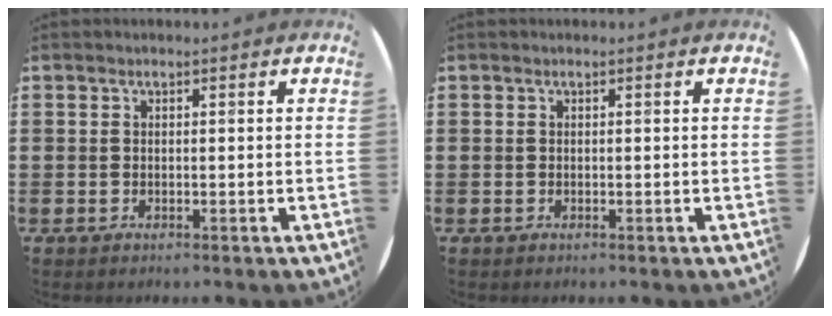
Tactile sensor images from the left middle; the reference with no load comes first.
{"total": 0.0}